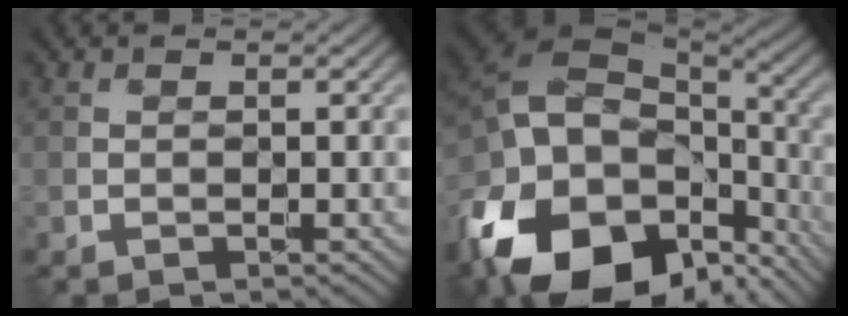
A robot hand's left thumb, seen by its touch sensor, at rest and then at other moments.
{"total": 19.9, "force": [-9.4, 13.2, 11.5], "torque": [-0.269, -0.036, -0.146]}